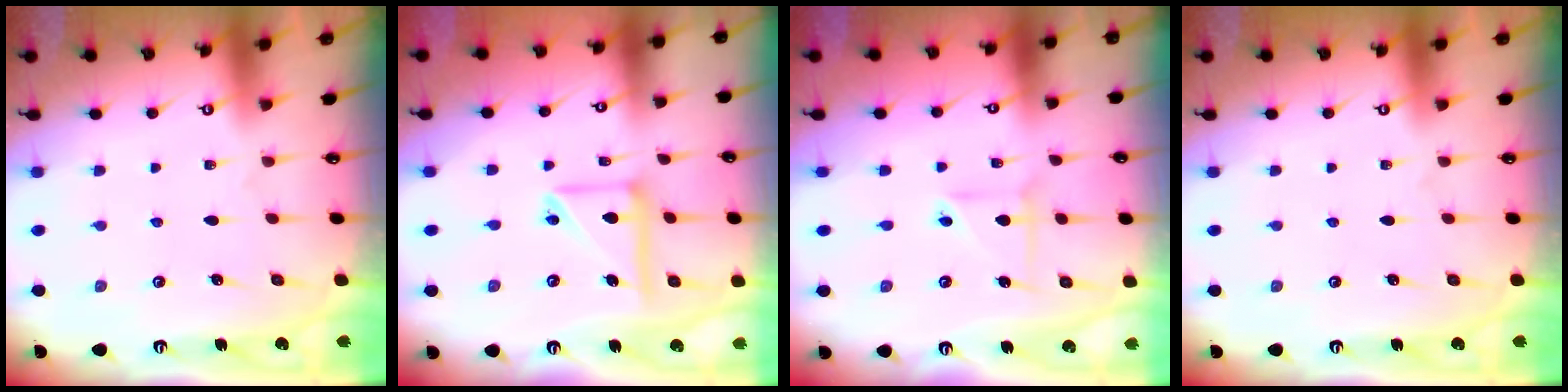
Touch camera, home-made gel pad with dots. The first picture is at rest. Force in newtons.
{"total": 12.4, "press": 12.3, "slide": 1.3}
{"total": 3.5, "press": 3.3, "slide": 1.3}
{"total": 0.0}